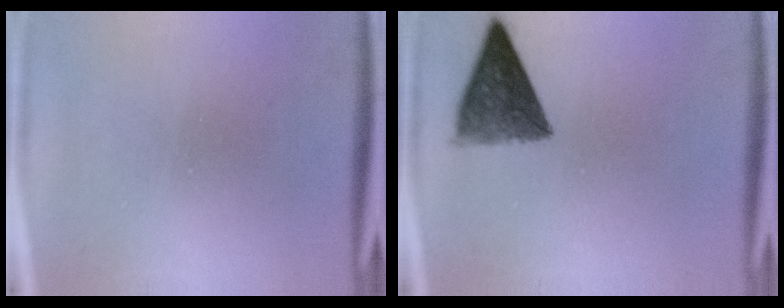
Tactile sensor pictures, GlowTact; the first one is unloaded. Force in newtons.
{"total": 9.0}